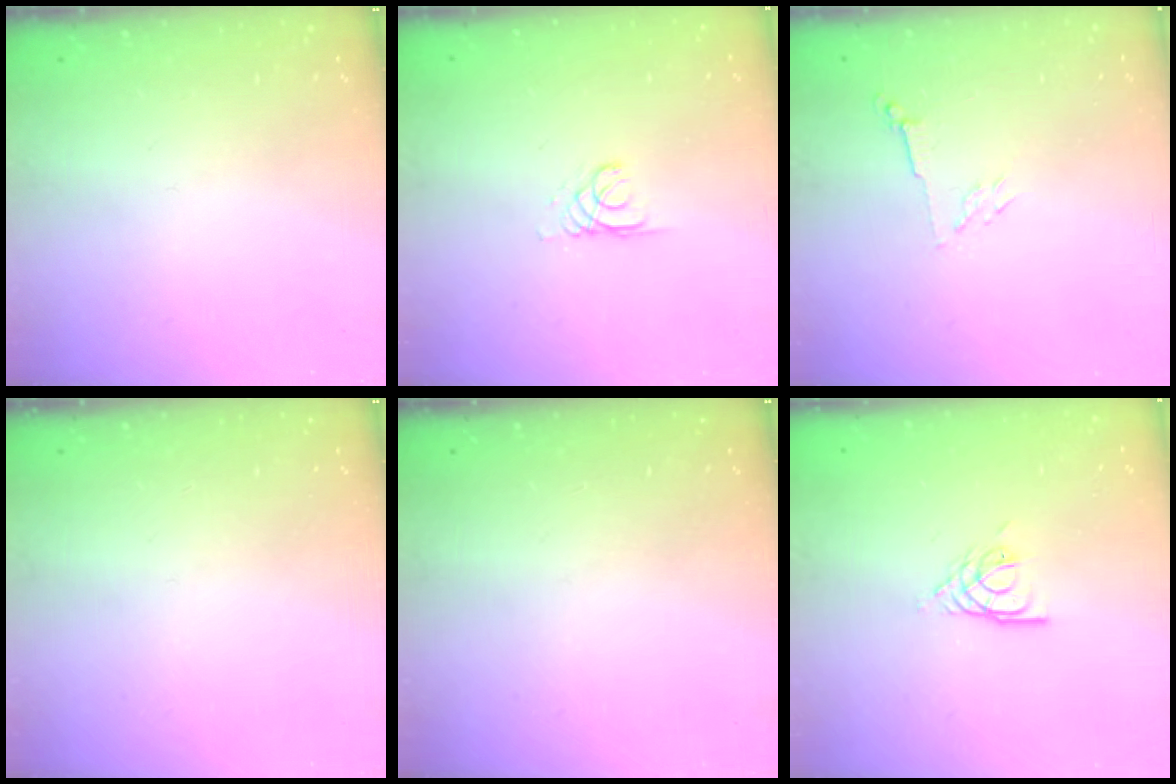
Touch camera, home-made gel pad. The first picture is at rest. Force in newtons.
{"total": 1.3, "press": 1.3, "slide": 0.1}
{"total": 2.8, "press": 2.7, "slide": 0.6}
{"total": 0.0}
{"total": 0.0}
{"total": 5.2, "press": 5.2, "slide": 0.3}